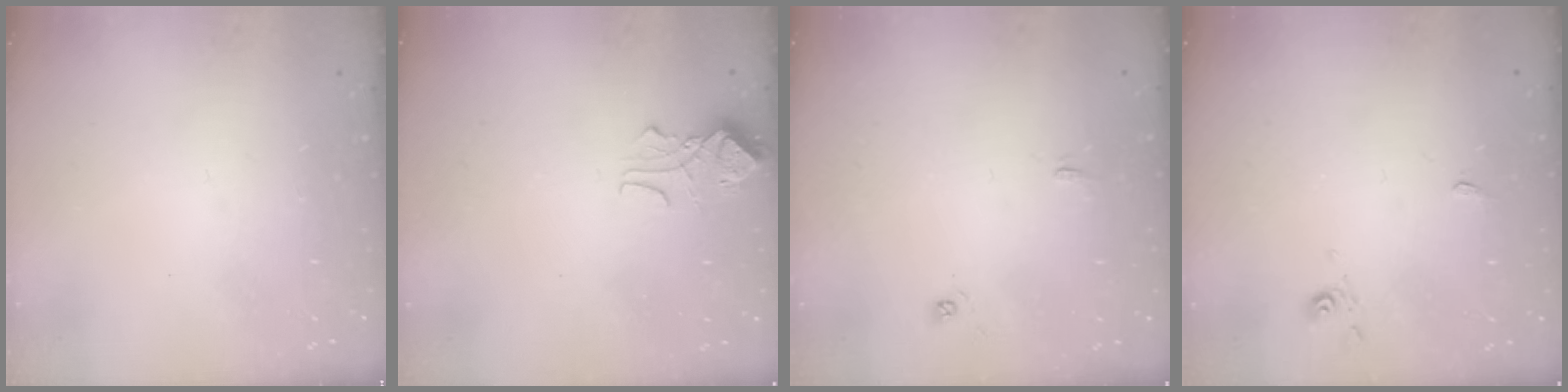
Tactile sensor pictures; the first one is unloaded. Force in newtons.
{"total": 2.0, "press": 1.9, "slide": 0.6}
{"total": 2.6, "press": 2.5, "slide": 0.3}
{"total": 2.6, "press": 2.6, "slide": 0.5}